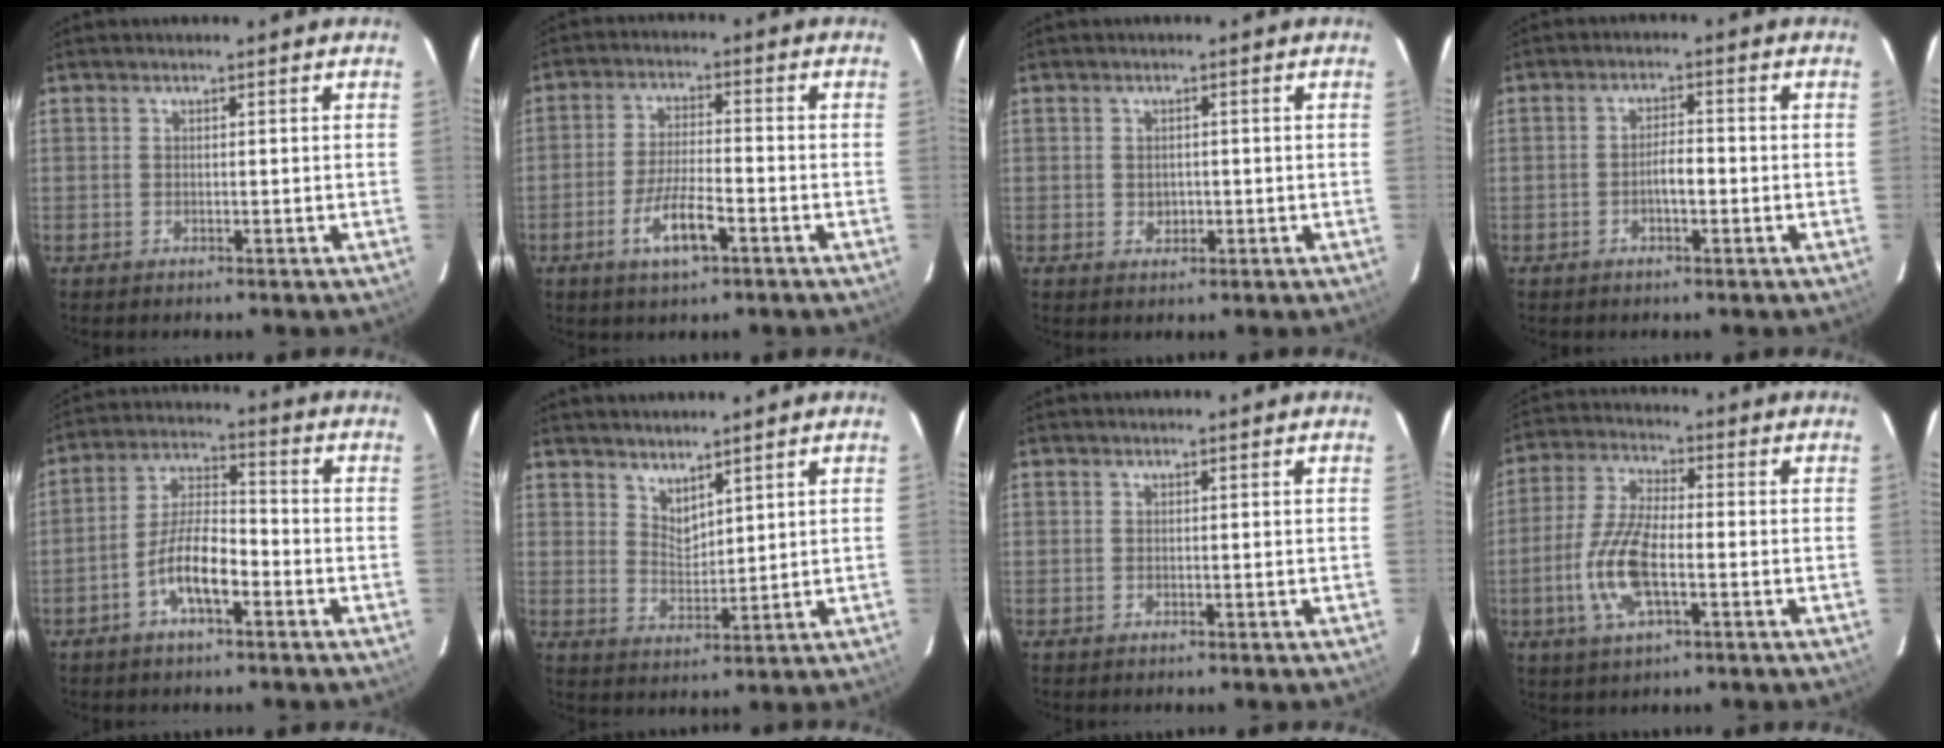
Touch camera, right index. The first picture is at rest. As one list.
[{"total": 7.8, "force": [-3.9, 1.9, 6.5], "torque": [-0.133, -0.006, -0.069]}, {"total": 1.9, "force": [-0.3, 1.7, 0.8], "torque": [-0.013, 0.002, 0.000]}, {"total": 3.0, "force": [-1.2, 0.9, 2.6], "torque": [-0.051, 0.007, -0.018]}, {"total": 8.7, "force": [-4.2, 2.8, 7.1], "torque": [-0.148, 0.012, -0.076]}, {"total": 4.3, "force": [3.8, 1.5, 1.5], "torque": [-0.021, -0.007, 0.071]}, {"total": 0.0}, {"total": 11.0, "force": [-3.2, 3.8, 9.8], "torque": [-0.210, 0.001, -0.065]}]